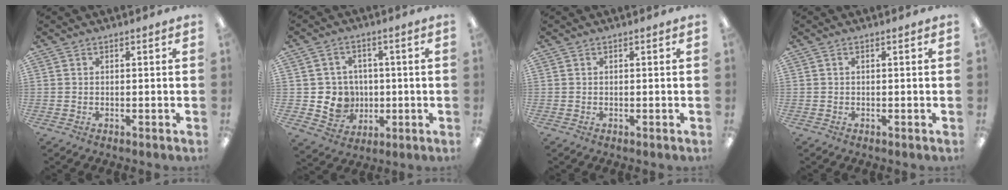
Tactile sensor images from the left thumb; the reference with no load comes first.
{"total": 7.5, "force": [-0.2, 7.3, 1.6], "torque": [-0.046, 0.005, 0.005]}
{"total": 0.0}
{"total": 0.0}